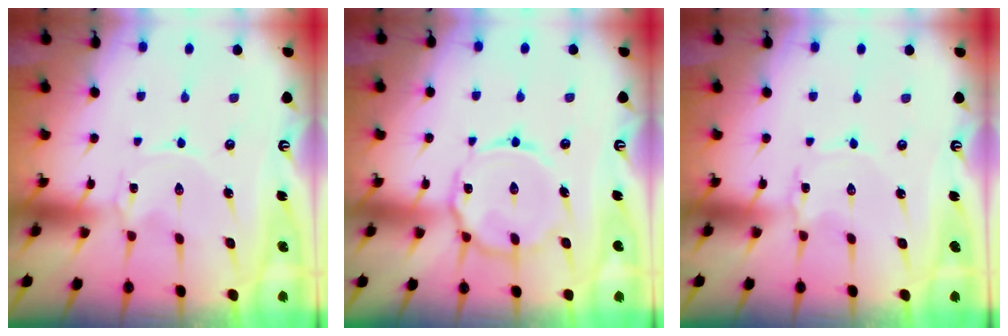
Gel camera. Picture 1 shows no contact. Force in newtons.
{"total": 11.7, "press": 11.7, "slide": 0.8}
{"total": 1.2, "press": 1.2, "slide": 0.1}